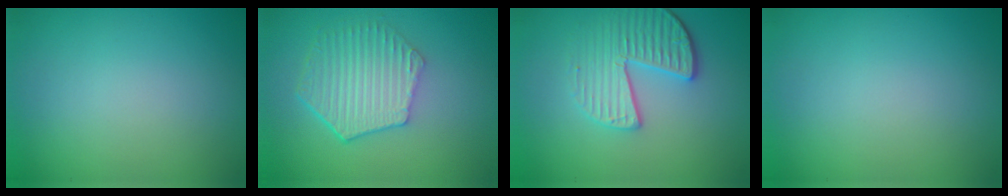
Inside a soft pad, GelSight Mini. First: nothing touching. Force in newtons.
{"total": 5.7, "press": 4.2, "slide": 3.8}
{"total": 3.9, "press": 3.5, "slide": 1.6}
{"total": 0.0}